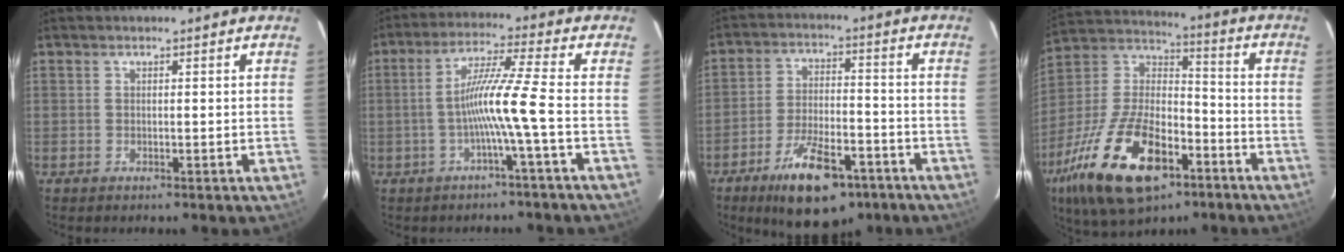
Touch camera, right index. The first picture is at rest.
{"total": 8.6, "force": [-2.6, -2.1, 7.9], "torque": [-0.157, 0.003, -0.046]}
{"total": 15.2, "force": [-9.5, 6.1, 10.2], "torque": [-0.191, -0.006, -0.150]}
{"total": 25.0, "force": [-12.9, 11.8, 17.8], "torque": [-0.367, -0.016, -0.222]}